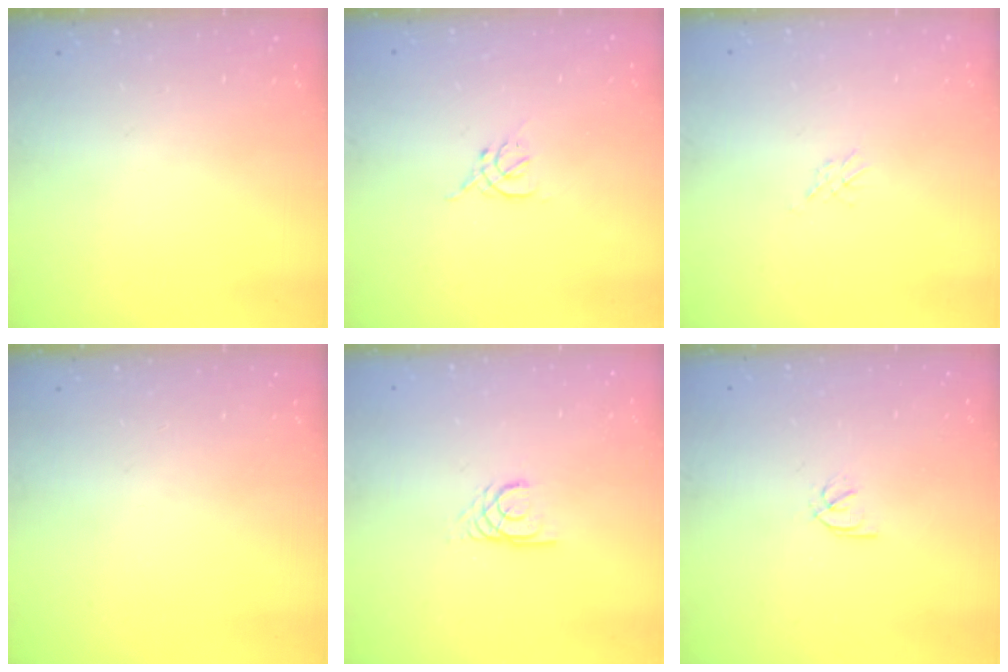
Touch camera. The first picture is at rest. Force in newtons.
{"total": 1.6, "press": 1.5, "slide": 0.6}
{"total": 2.1, "press": 2.1, "slide": 0.5}
{"total": 0.0}
{"total": 2.4, "press": 2.4, "slide": 0.2}
{"total": 2.0, "press": 2.0, "slide": 0.3}